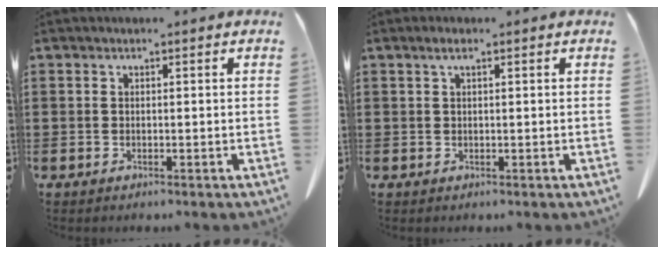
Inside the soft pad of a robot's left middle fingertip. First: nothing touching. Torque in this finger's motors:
{"motor_torque": [0.43, 0.33, 0.00, 0.05]}